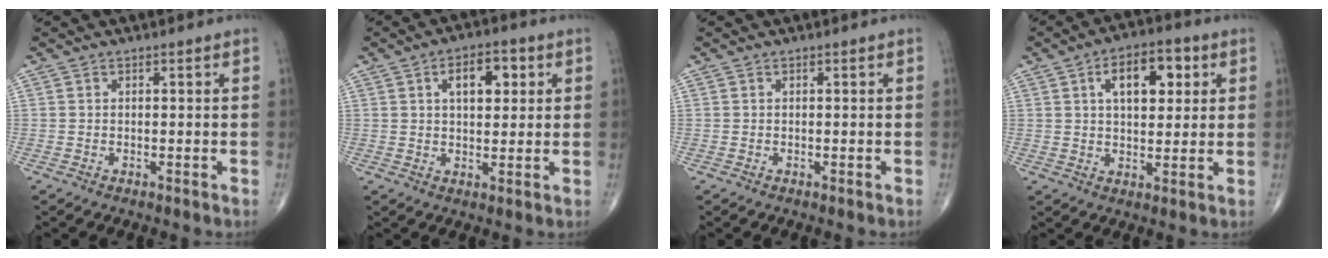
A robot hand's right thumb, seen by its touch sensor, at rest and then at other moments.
{"total": 7.8, "force": [2.4, 4.2, 6.1], "torque": [-0.065, 0.002, 0.034]}
{"total": 0.0}
{"total": 10.7, "force": [3.4, 5.7, 8.3], "torque": [-0.095, 0.003, 0.048]}